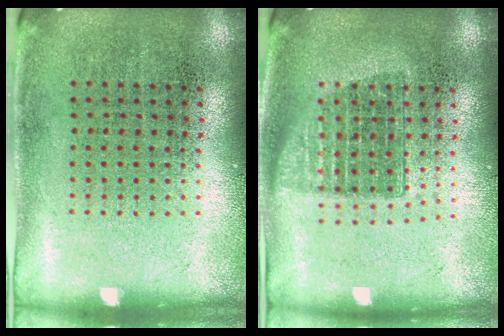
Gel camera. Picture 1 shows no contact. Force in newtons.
{"total": 1.4, "press": 1.2, "slide": 0.8}